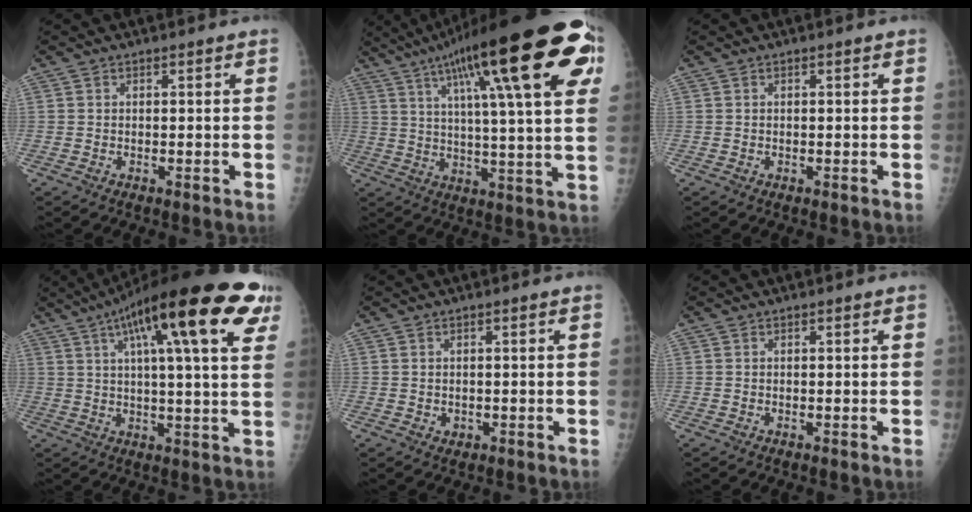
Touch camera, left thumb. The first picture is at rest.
{"total": 29.8, "force": [13.3, 6.7, 25.8], "torque": [-0.353, 0.002, 0.199]}
{"total": 0.0}
{"total": 24.4, "force": [11.5, 5.3, 20.9], "torque": [-0.306, 0.006, 0.160]}
{"total": 1.3, "force": [-0.2, 1.1, 0.6], "torque": [-0.005, 0.001, 0.001]}
{"total": 0.0}